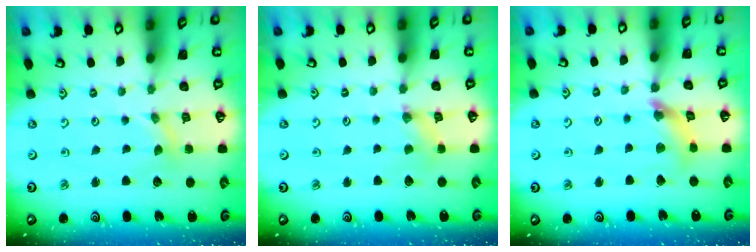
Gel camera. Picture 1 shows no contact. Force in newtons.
{"total": 1.4, "press": 1.4, "slide": 0.2}
{"total": 7.6, "press": 7.6, "slide": 0.8}